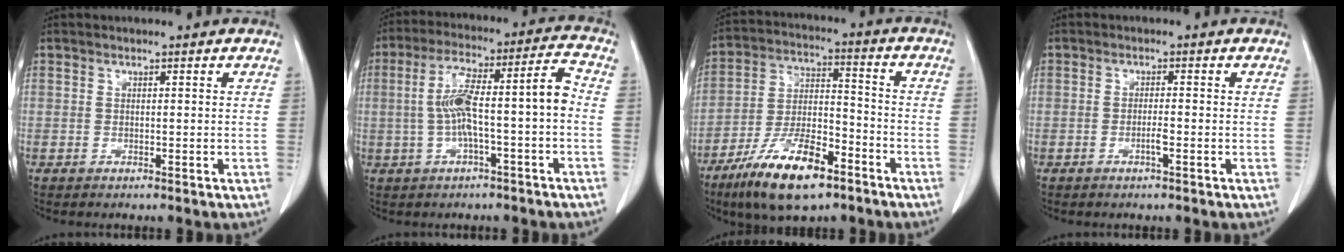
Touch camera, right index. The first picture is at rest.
{"total": 11.5, "force": [-1.4, 1.3, 11.4], "torque": [-0.208, 0.041, -0.021]}
{"total": 14.3, "force": [-9.1, 4.3, 10.2], "torque": [-0.199, -0.009, -0.161]}
{"total": 1.7, "force": [-0.7, 0.1, 1.6], "torque": [-0.032, -0.001, -0.014]}